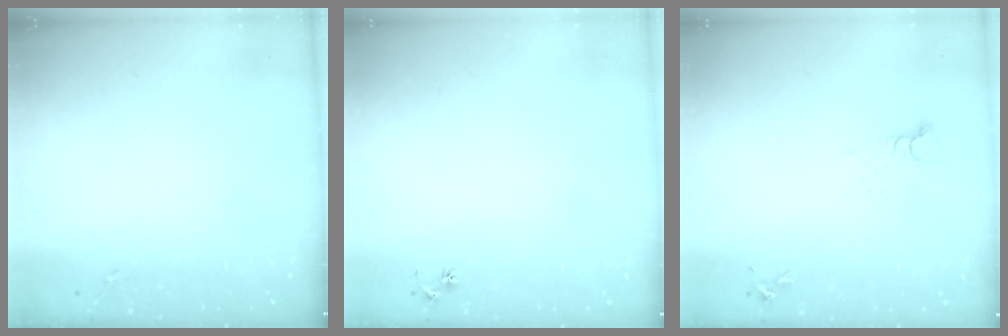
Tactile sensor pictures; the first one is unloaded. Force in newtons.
{"total": 3.0, "press": 2.9, "slide": 0.3}
{"total": 3.4, "press": 3.4, "slide": 0.3}